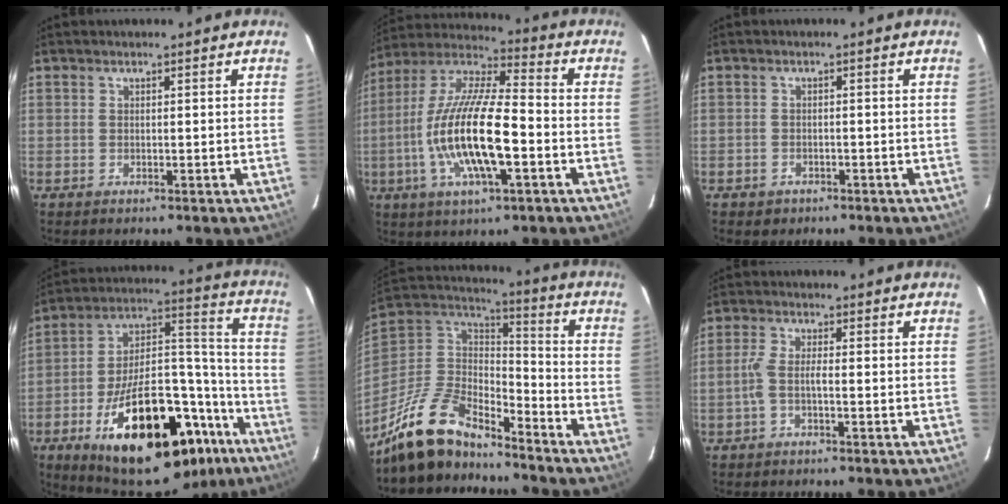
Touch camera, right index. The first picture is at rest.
{"total": 18.5, "force": [-4.4, 5.1, 17.2], "torque": [-0.339, -0.008, -0.087]}
{"total": 2.5, "force": [-1.5, 2.0, 0.5], "torque": [-0.017, 0.002, -0.019]}
{"total": 32.4, "force": [-19.4, 14.1, 21.7], "torque": [-0.335, 0.045, -0.271]}
{"total": 17.3, "force": [-14.4, 6.0, 7.4], "torque": [-0.179, -0.002, -0.270]}
{"total": 2.9, "force": [-1.2, 0.4, 2.6], "torque": [-0.061, 0.004, -0.024]}